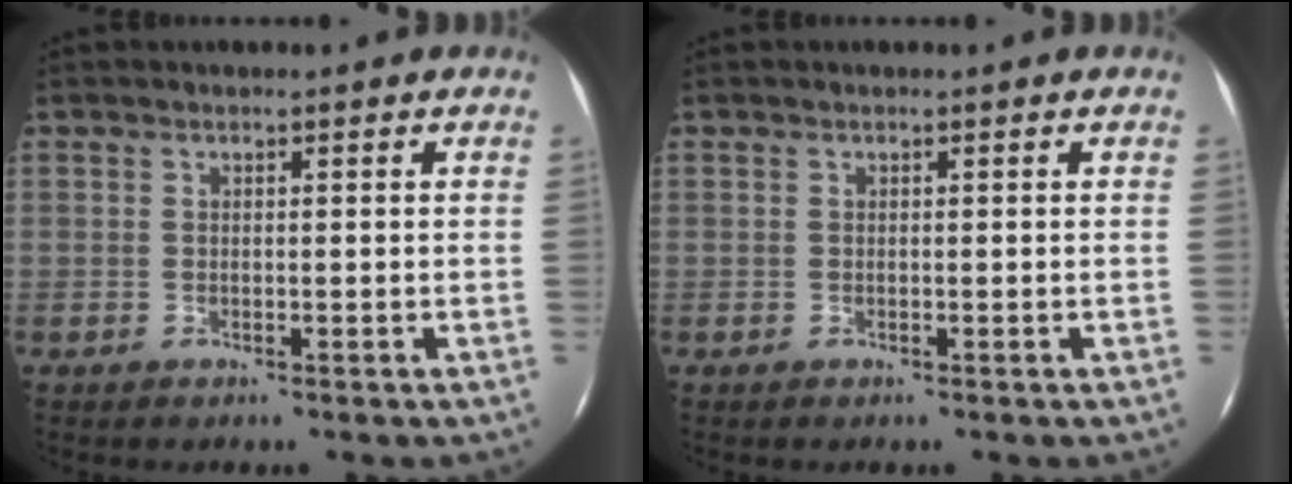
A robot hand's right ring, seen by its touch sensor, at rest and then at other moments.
{"total": 0.0}